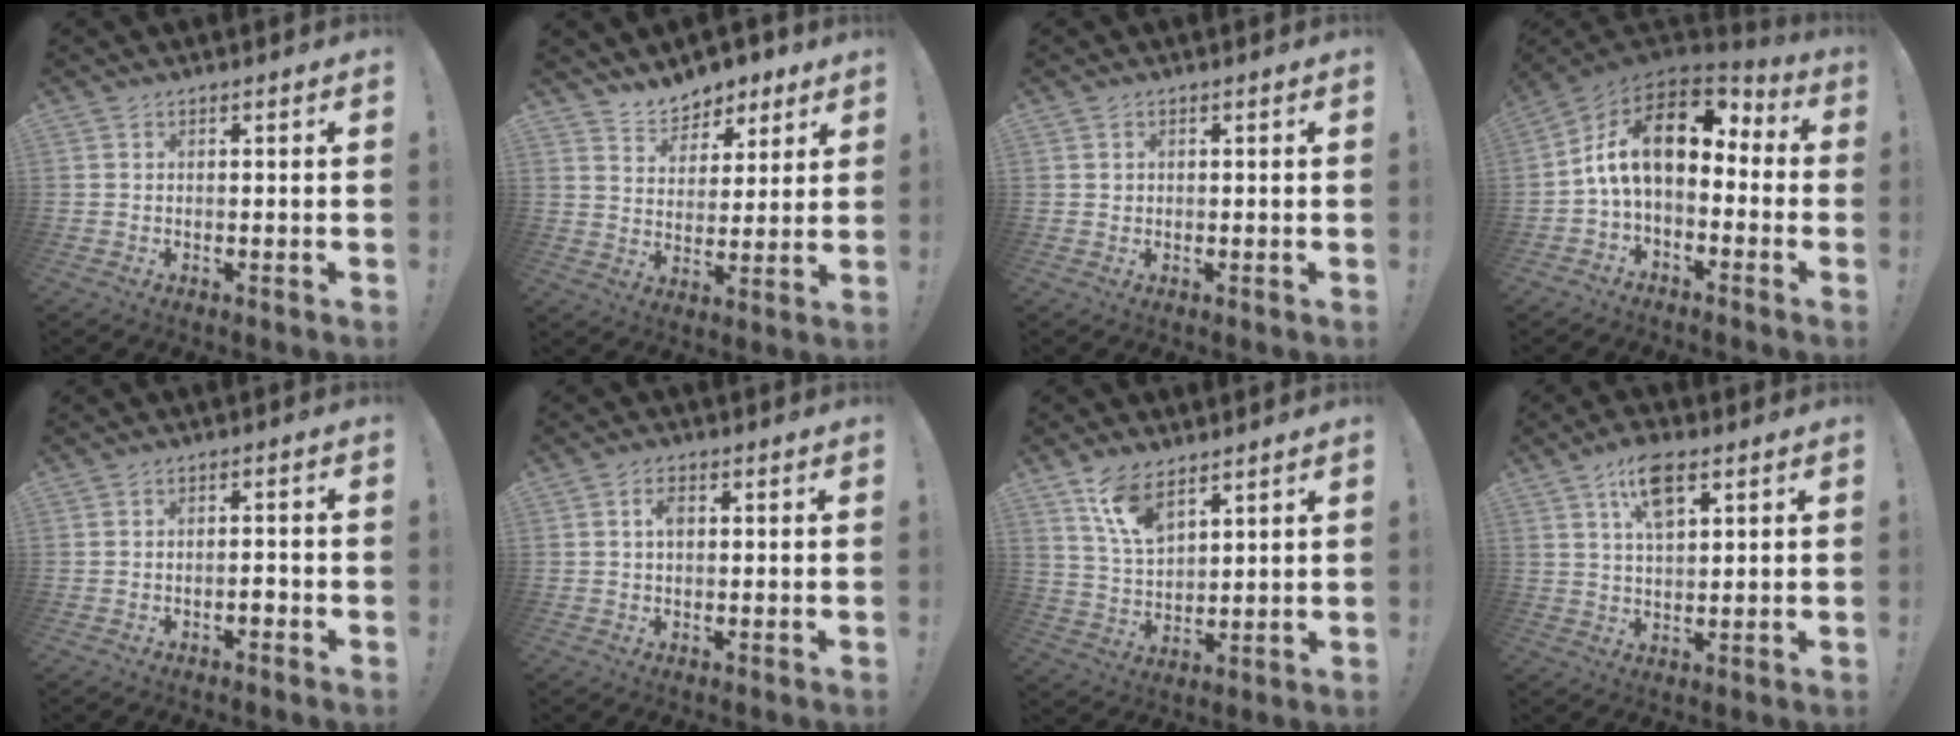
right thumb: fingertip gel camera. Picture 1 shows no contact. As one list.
[{"total": 8.1, "force": [6.9, 4.2, 0.9], "torque": [-0.021, -0.057, 0.135]}, {"total": 0.7, "force": [0.2, 0.7, 0.1], "torque": [0.003, 0.000, 0.003]}, {"total": 15.6, "force": [3.4, 8.6, 12.5], "torque": [-0.206, -0.006, 0.060]}, {"total": 2.0, "force": [-1.2, 0.7, 1.4], "torque": [-0.021, 0.005, -0.019]}, {"total": 2.8, "force": [0.5, 1.6, 2.3], "torque": [-0.036, 0.003, 0.004]}, {"total": 10.1, "force": [7.4, 4.5, 5.3], "torque": [-0.105, -0.037, 0.140]}, {"total": 9.3, "force": [4.9, 4.1, 6.7], "torque": [-0.115, -0.002, 0.088]}]